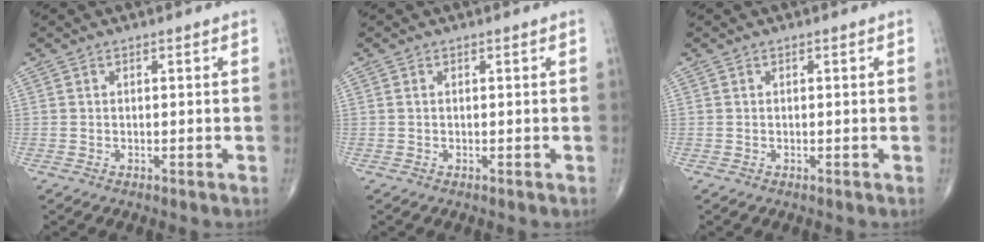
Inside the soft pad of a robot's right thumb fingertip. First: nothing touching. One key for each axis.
{"total": 0.0}
{"total": 0.0}